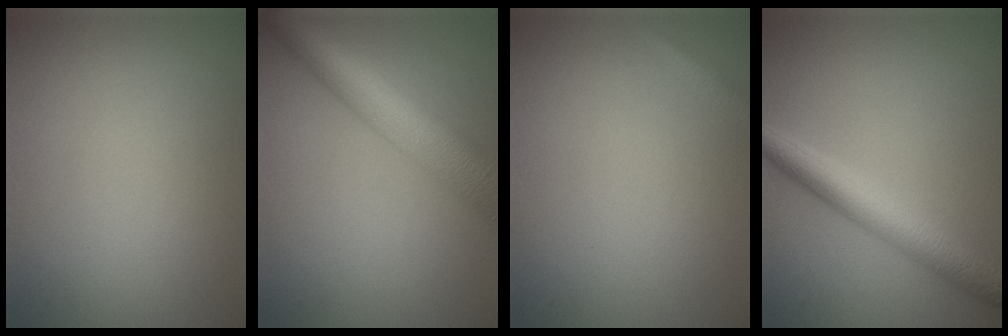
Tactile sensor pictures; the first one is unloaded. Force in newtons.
{"total": 7.8, "press": 7.8, "slide": 0.3}
{"total": 1.6, "press": 1.6, "slide": 0.1}
{"total": 4.5, "press": 4.5, "slide": 0.1}